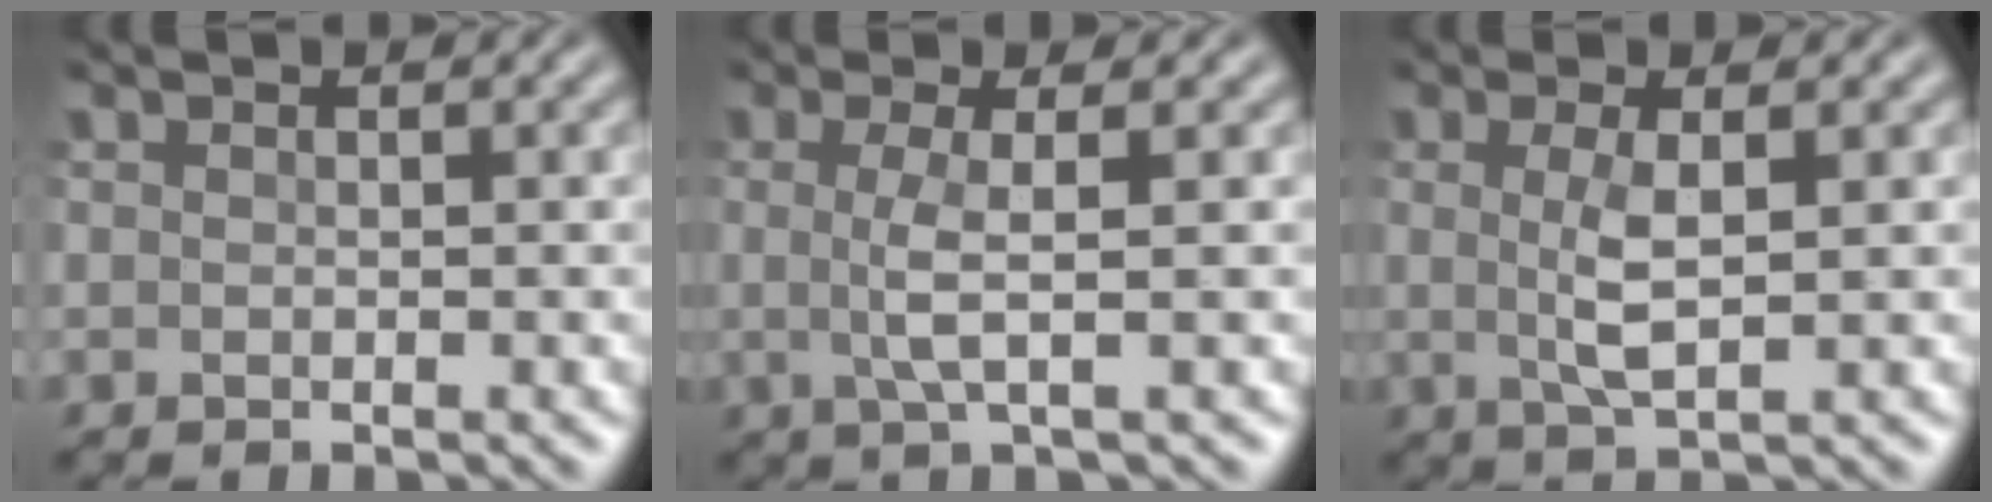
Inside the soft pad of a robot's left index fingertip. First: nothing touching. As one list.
[{"total": 2.4, "force": [0.0, -0.1, 2.4], "torque": [-0.056, 0.002, -0.002]}, {"total": 2.7, "force": [0.2, 0.3, 2.6], "torque": [-0.060, -0.002, 0.007]}]